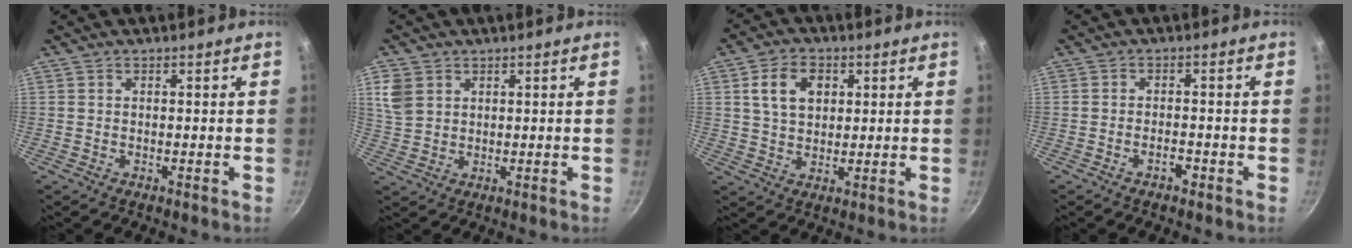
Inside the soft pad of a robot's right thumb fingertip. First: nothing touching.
{"total": 5.7, "force": [2.4, 4.3, 2.8], "torque": [-0.043, -0.009, 0.054]}
{"total": 8.1, "force": [2.4, 5.8, 5.1], "torque": [-0.073, 0.004, 0.041]}
{"total": 2.1, "force": [-1.4, 0.9, 1.4], "torque": [-0.018, 0.016, -0.025]}